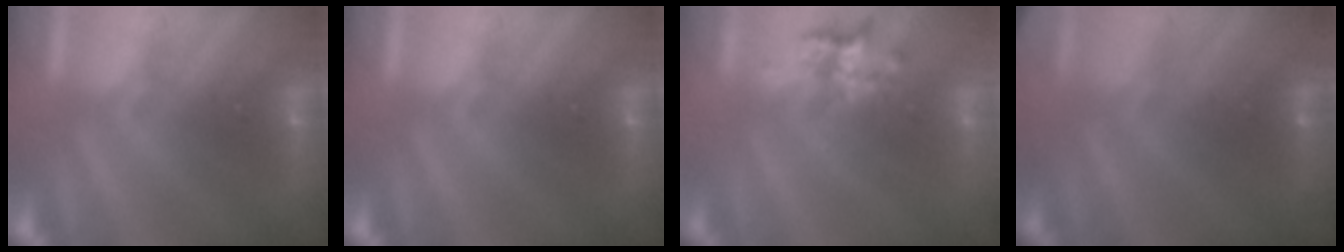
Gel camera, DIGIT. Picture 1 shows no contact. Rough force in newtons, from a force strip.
{"total": 0.0}
{"total": 2.3}
{"total": 2.8}